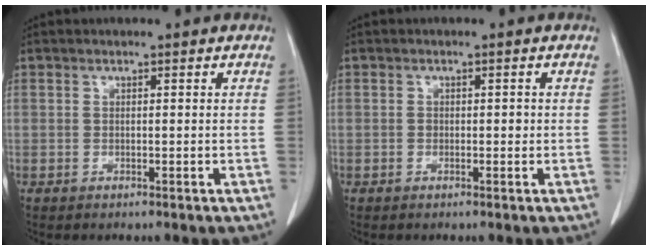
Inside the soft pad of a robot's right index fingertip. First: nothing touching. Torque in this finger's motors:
{"motor_torque": [0.21, -0.10, 0.01, 0.03]}